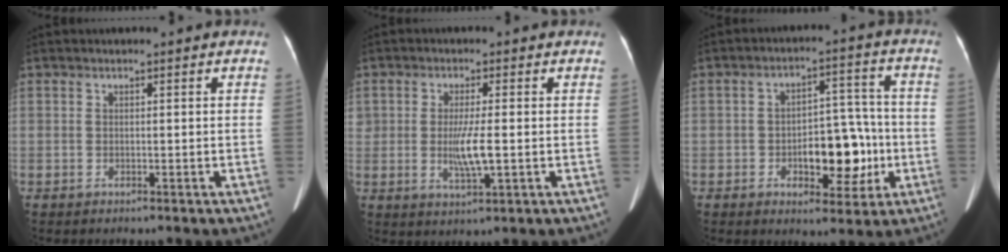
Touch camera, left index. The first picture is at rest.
{"total": 4.4, "force": [-0.8, 0.7, 4.3], "torque": [-0.082, -0.022, -0.013]}
{"total": 9.6, "force": [-3.1, 4.8, 7.7], "torque": [-0.102, 0.007, -0.042]}